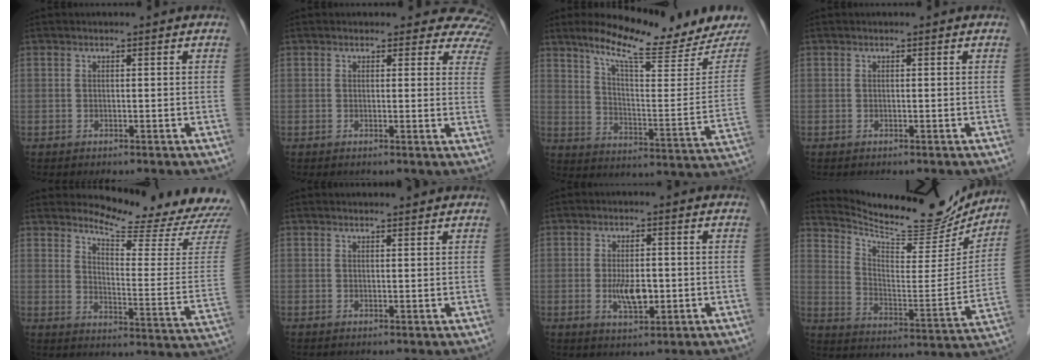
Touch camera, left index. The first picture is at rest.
{"total": 8.2, "force": [7.2, 3.8, 1.0], "torque": [0.039, -0.018, 0.036]}
{"total": 17.7, "force": [15.7, 1.2, 8.1], "torque": [-0.126, -0.052, 0.223]}
{"total": 0.0}
{"total": 17.2, "force": [16.9, 0.4, 3.3], "torque": [-0.044, -0.126, 0.193]}
{"total": 1.4, "force": [1.4, 0.4, 0.2], "torque": [-0.008, 0.006, 0.018]}
{"total": 4.8, "force": [-1.1, 1.8, 4.3], "torque": [-0.086, -0.004, -0.013]}
{"total": 19.7, "force": [18.5, 3.8, 5.3], "torque": [-0.094, -0.041, 0.270]}